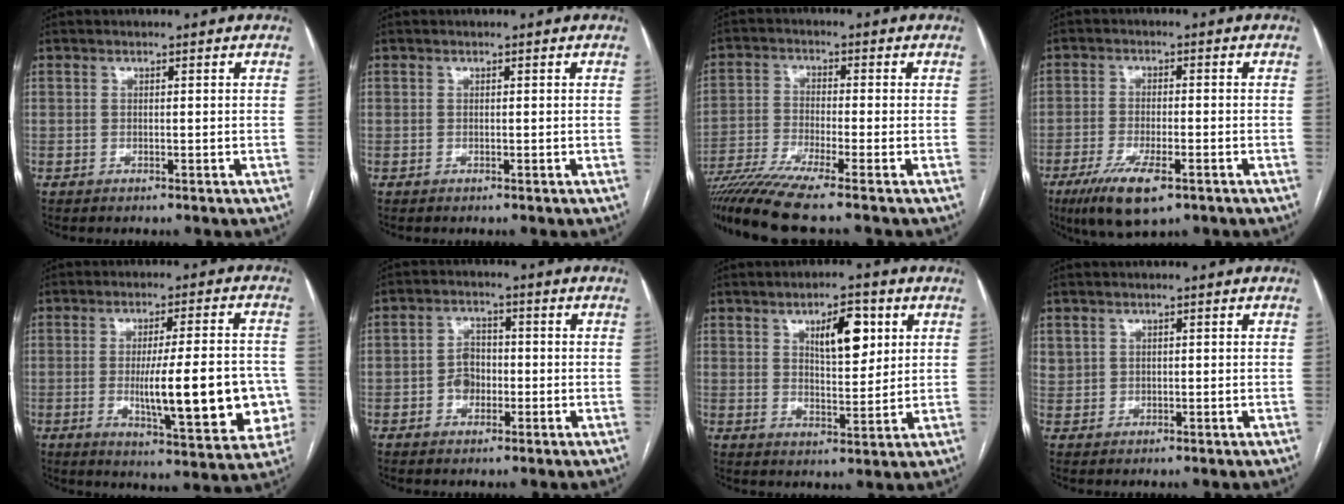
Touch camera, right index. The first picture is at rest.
{"total": 0.0}
{"total": 11.0, "force": [-8.9, -1.5, 6.2], "torque": [-0.108, -0.029, -0.154]}
{"total": 8.9, "force": [-5.1, 2.3, 7.0], "torque": [-0.130, -0.019, -0.082]}
{"total": 16.7, "force": [-2.7, 3.2, 16.2], "torque": [-0.206, 0.003, -0.025]}
{"total": 3.9, "force": [-1.0, 3.0, 2.3], "torque": [-0.042, 0.012, -0.018]}
{"total": 7.8, "force": [3.2, 2.8, 6.6], "torque": [-0.105, 0.005, 0.054]}
{"total": 1.8, "force": [1.0, 1.5, 0.1], "torque": [0.009, 0.006, 0.015]}